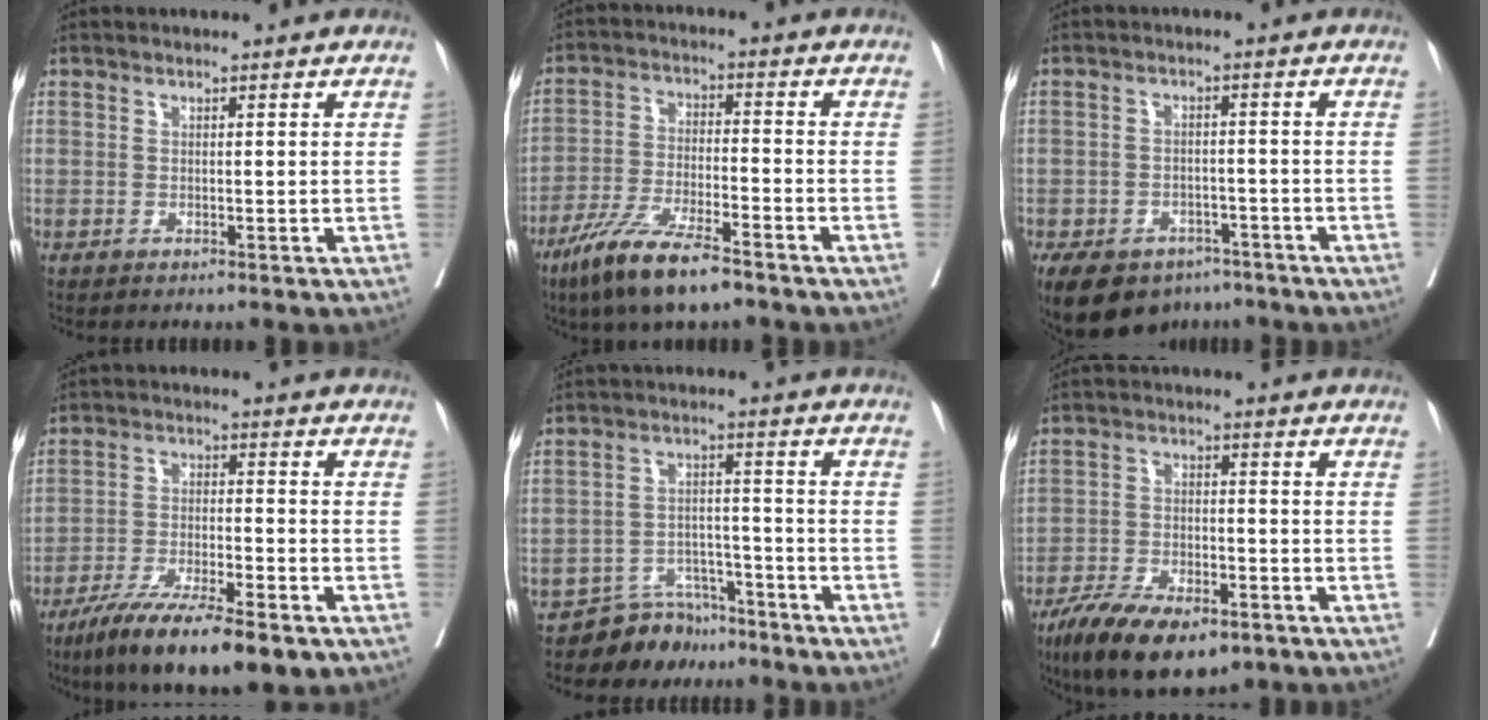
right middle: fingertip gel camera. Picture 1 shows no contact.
{"total": 11.2, "force": [-8.0, 1.9, 7.6], "torque": [-0.150, -0.025, -0.146]}
{"total": 13.9, "force": [-8.8, 9.2, 5.7], "torque": [-0.142, -0.007, -0.117]}
{"total": 14.1, "force": [-9.7, 2.6, 9.9], "torque": [-0.158, -0.031, -0.160]}
{"total": 6.0, "force": [-5.3, 2.8, -0.2], "torque": [0.007, 0.018, -0.089]}
{"total": 12.4, "force": [-8.5, 4.7, 7.8], "torque": [-0.130, -0.012, -0.142]}